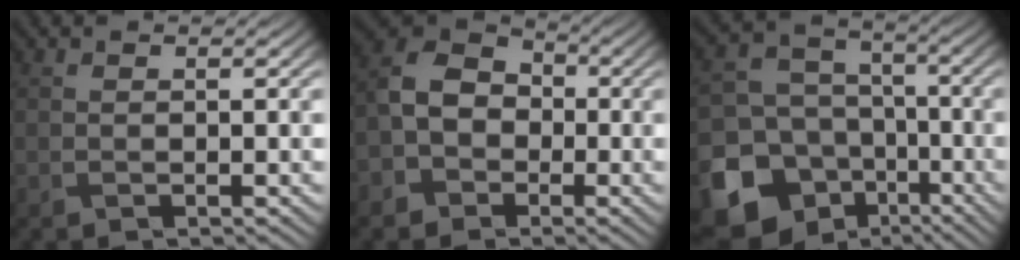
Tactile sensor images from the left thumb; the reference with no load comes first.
{"total": 7.1, "force": [-2.3, 5.8, 3.4], "torque": [-0.085, -0.004, -0.060]}
{"total": 16.9, "force": [-8.5, 13.7, 4.9], "torque": [-0.155, -0.065, -0.138]}